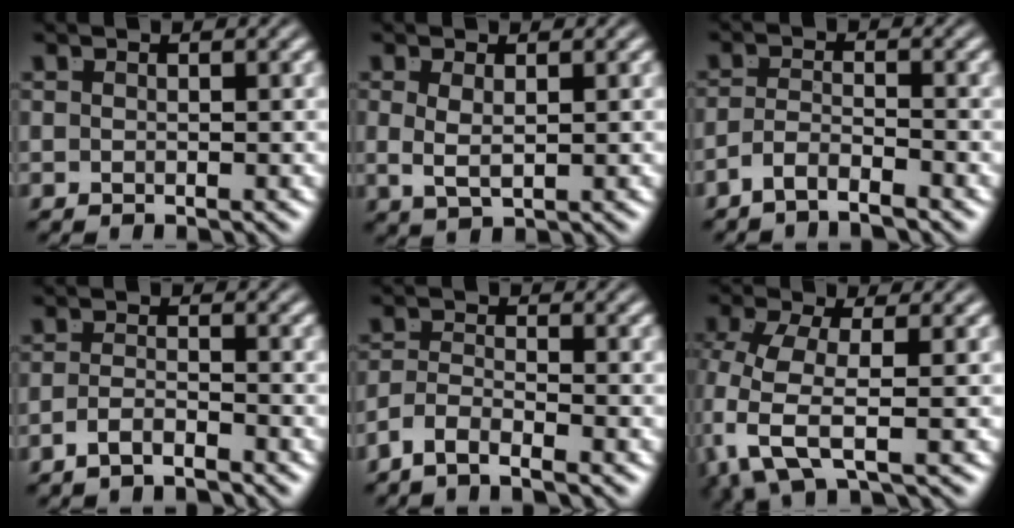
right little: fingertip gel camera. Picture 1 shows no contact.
{"total": 2.2, "force": [0.2, 0.8, 2.0], "torque": [-0.044, -0.015, 0.017]}
{"total": 3.0, "force": [-2.7, 0.3, 1.1], "torque": [-0.019, -0.013, -0.045]}
{"total": 2.6, "force": [-2.4, -0.4, 0.8], "torque": [-0.010, -0.008, -0.038]}
{"total": 3.3, "force": [-2.7, 1.2, 1.6], "torque": [-0.035, -0.017, -0.043]}
{"total": 5.7, "force": [-0.4, 3.2, 4.7], "torque": [-0.149, -0.038, 0.010]}